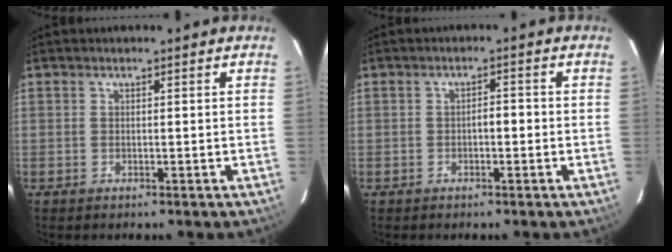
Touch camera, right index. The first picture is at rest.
{"total": 1.9, "force": [-0.5, 0.7, 1.7], "torque": [-0.022, 0.006, -0.009]}